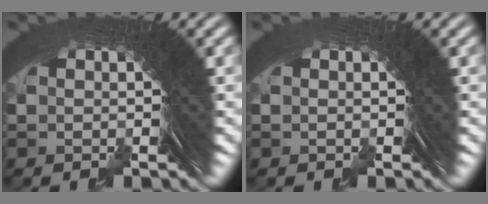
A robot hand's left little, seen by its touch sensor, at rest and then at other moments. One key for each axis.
{"total": 0.0}